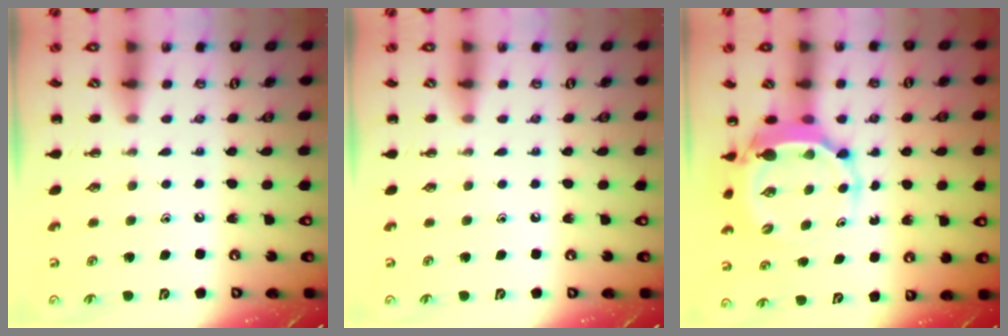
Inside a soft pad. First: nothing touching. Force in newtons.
{"total": 0.0}
{"total": 5.2, "press": 5.1, "slide": 1.2}